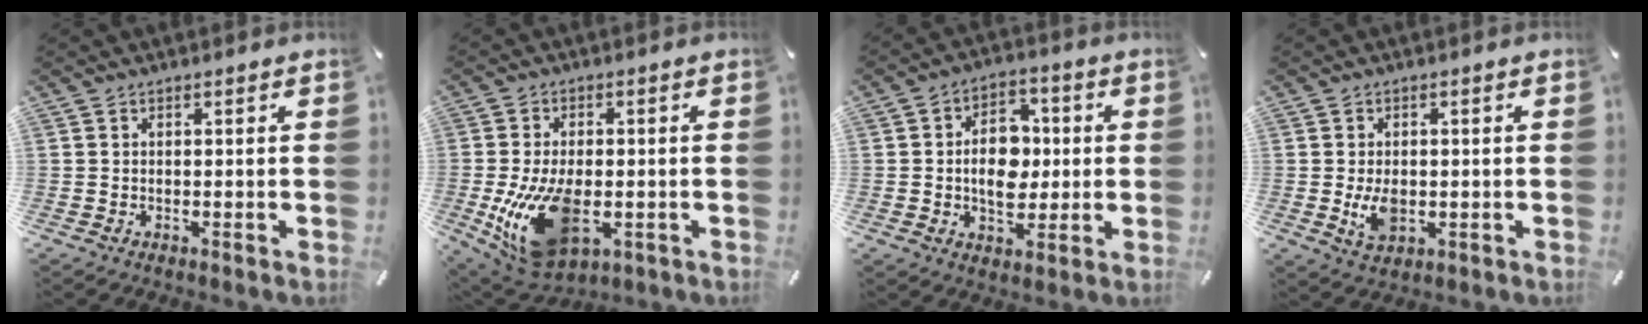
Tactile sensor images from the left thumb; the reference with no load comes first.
{"total": 17.1, "force": [-3.5, 9.8, 13.5], "torque": [-0.266, -0.013, -0.048]}
{"total": 11.3, "force": [-0.4, 8.4, 7.5], "torque": [-0.114, 0.008, -0.008]}
{"total": 5.7, "force": [-0.8, 3.7, 4.3], "torque": [-0.102, -0.003, -0.017]}